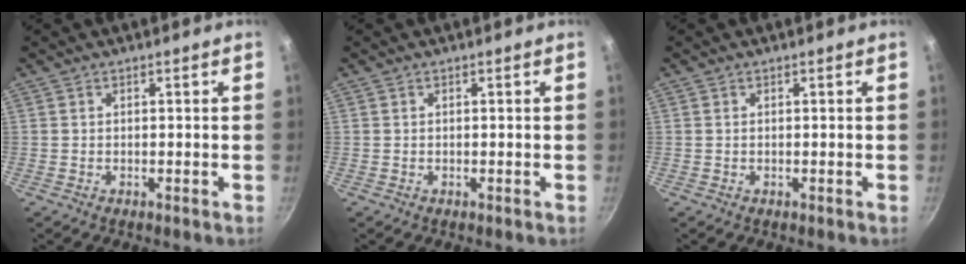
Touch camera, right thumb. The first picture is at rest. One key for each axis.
{"total": 0.0}
{"total": 0.0}